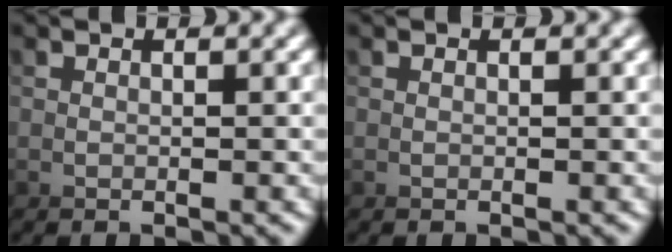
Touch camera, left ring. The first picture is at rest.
{"total": 0.0}